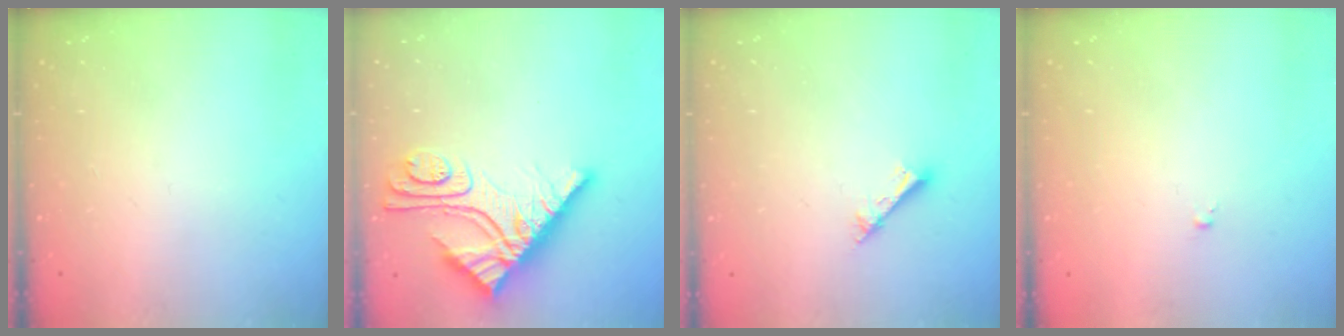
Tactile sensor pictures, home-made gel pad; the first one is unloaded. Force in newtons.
{"total": 13.6, "press": 13.6, "slide": 1.3}
{"total": 2.5, "press": 2.5, "slide": 0.1}
{"total": 0.0}